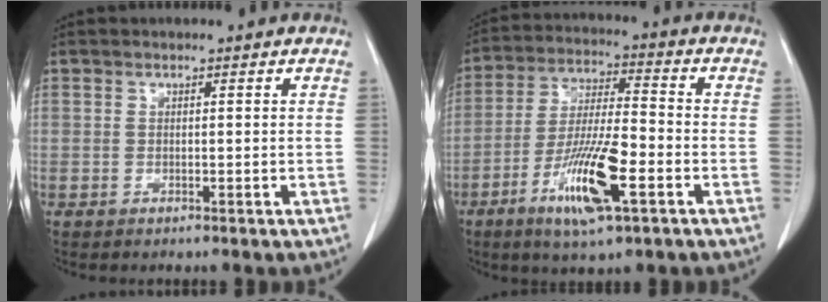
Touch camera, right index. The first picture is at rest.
{"total": 12.9, "force": [-5.5, 2.0, 11.5], "torque": [-0.223, -0.014, -0.097]}